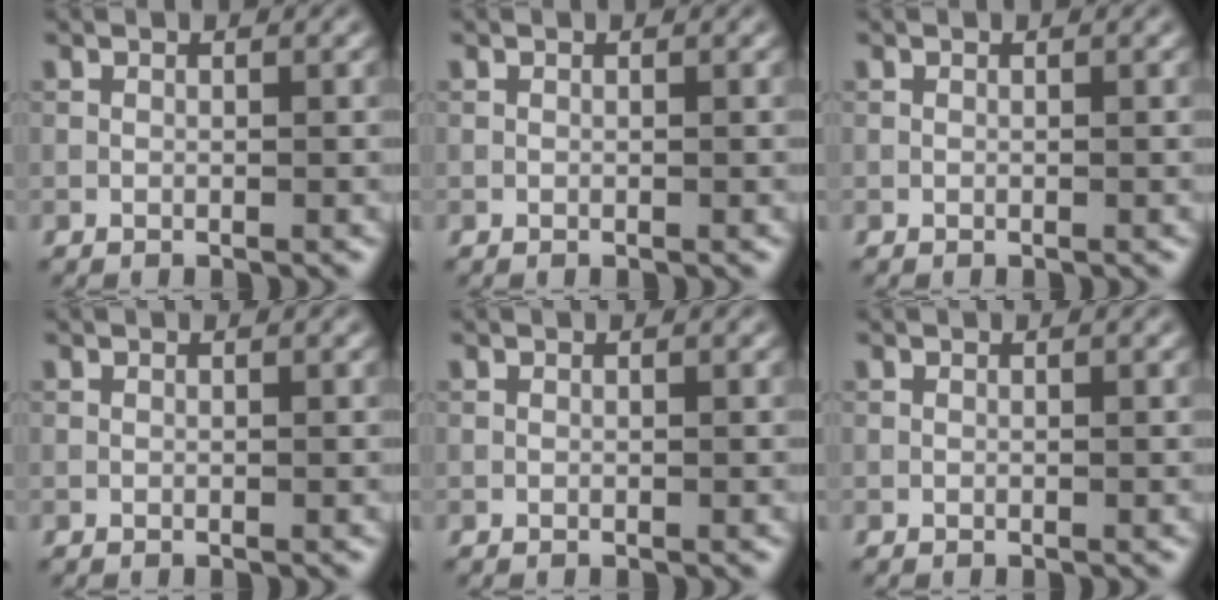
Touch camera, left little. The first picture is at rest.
{"total": 0.0}
{"total": 0.0}
{"total": 0.0}
{"total": 0.0}
{"total": 0.0}